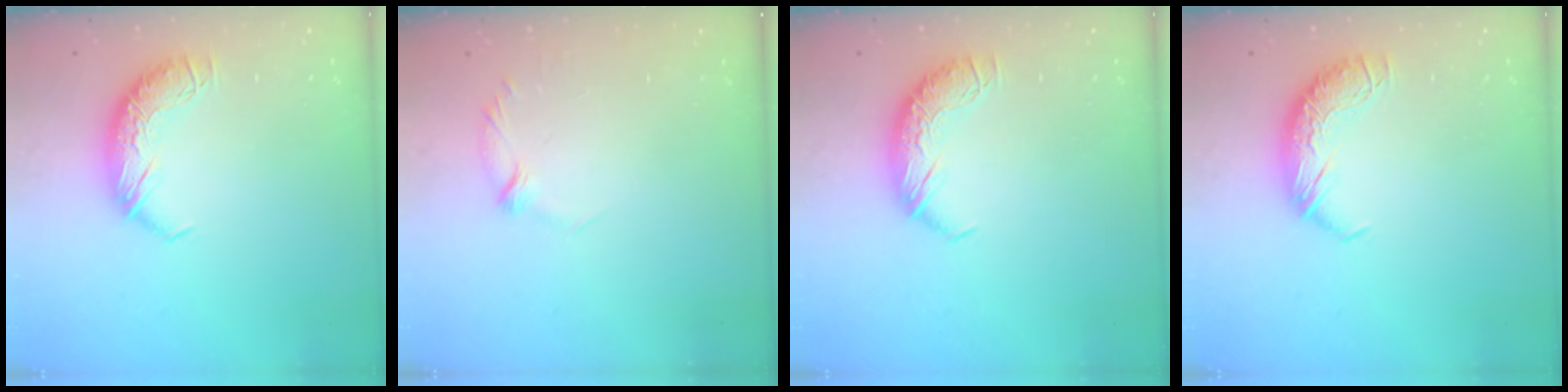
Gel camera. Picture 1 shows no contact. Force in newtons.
{"total": 5.7, "press": 5.6, "slide": 1.0}
{"total": 0.0}
{"total": 0.0}